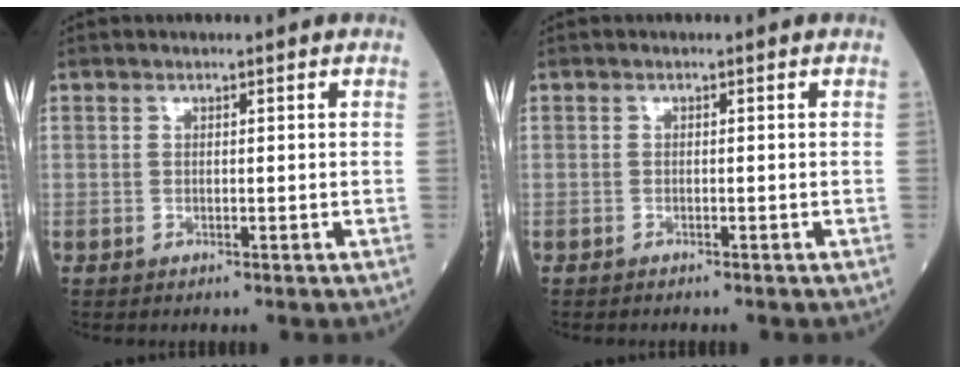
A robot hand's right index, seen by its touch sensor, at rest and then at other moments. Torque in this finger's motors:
{"motor_torque": [0.03, 0.04, 0.08, 0.02]}